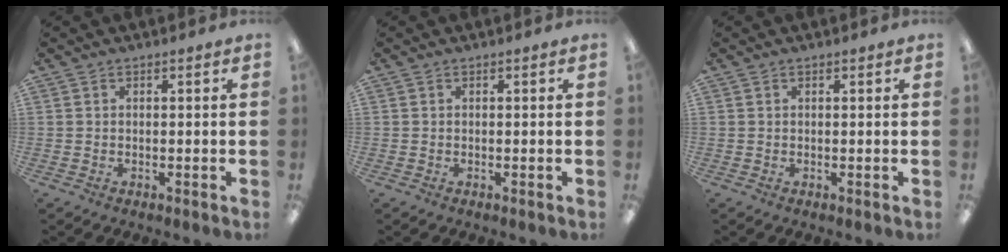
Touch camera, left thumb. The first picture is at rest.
{"total": 0.0}
{"total": 0.0}